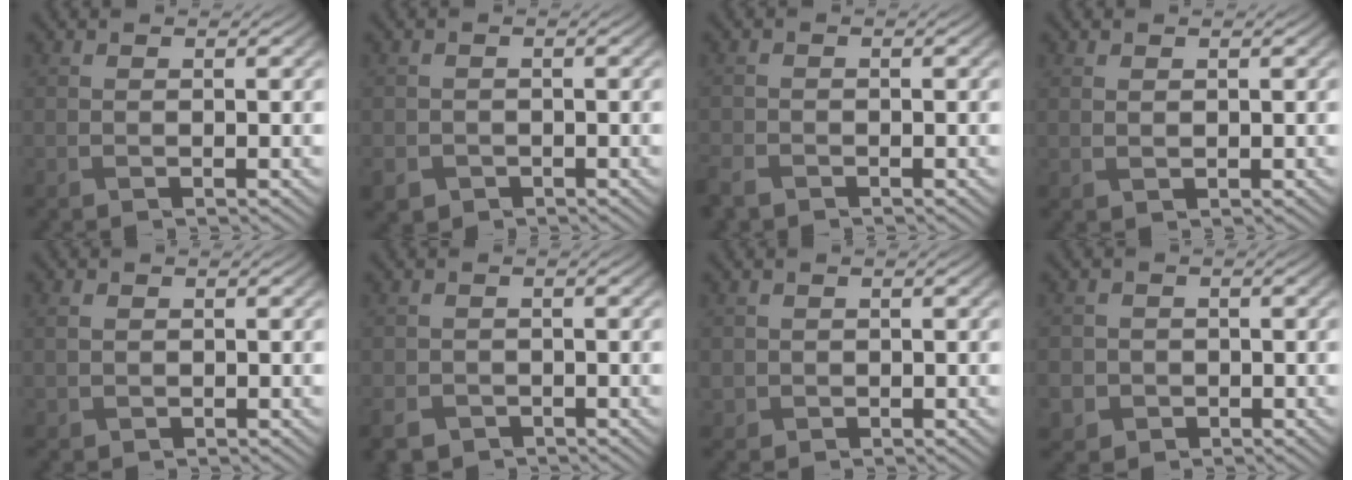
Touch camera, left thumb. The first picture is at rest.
{"total": 2.0, "force": [-1.2, 1.6, 0.4], "torque": [-0.011, -0.010, -0.026]}
{"total": 2.5, "force": [-2.2, 0.9, 0.7], "torque": [-0.022, -0.011, -0.052]}
{"total": 0.7, "force": [0.5, 0.4, 0.4], "torque": [-0.013, -0.003, 0.014]}
{"total": 1.8, "force": [0.2, 1.5, 0.9], "torque": [-0.027, -0.002, 0.007]}
{"total": 2.6, "force": [-1.8, 1.7, 0.8], "torque": [-0.023, -0.010, -0.038]}
{"total": 1.1, "force": [0.0, 1.0, -0.1], "torque": [0.003, -0.004, -0.002]}
{"total": 3.2, "force": [-1.2, 2.9, 0.7], "torque": [-0.020, -0.008, -0.029]}